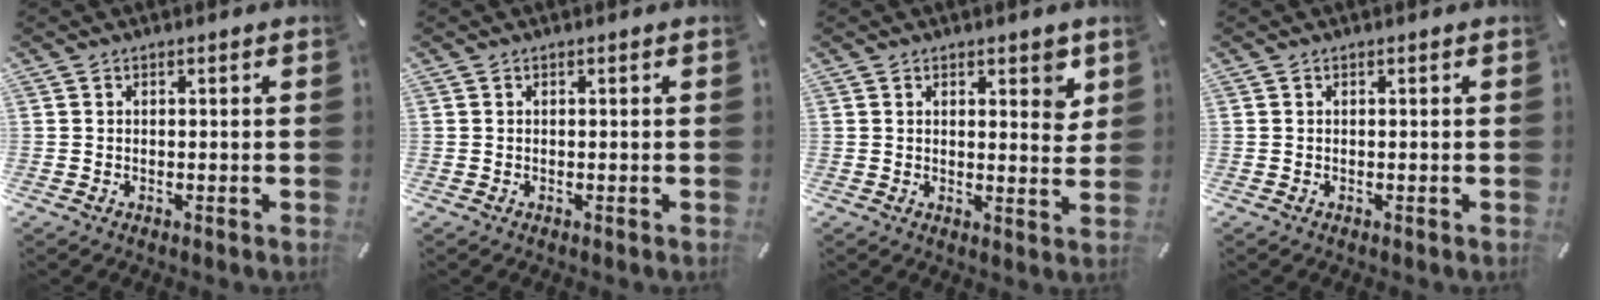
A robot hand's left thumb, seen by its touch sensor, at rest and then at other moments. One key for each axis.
{"total": 0.0}
{"total": 5.0, "fx": 3.1, "fy": 2.5, "fz": 3.1, "tx": -0.028, "ty": -0.019, "tz": 0.047}
{"total": 0.0}